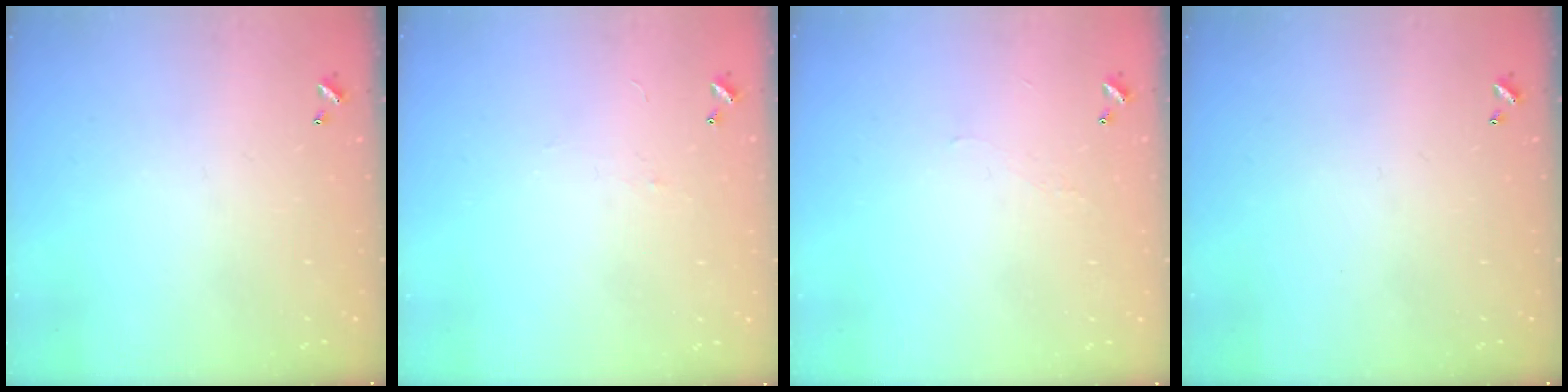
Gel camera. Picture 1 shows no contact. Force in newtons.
{"total": 2.3, "press": 2.3, "slide": 0.3}
{"total": 0.9, "press": 0.8, "slide": 0.5}
{"total": 0.0}